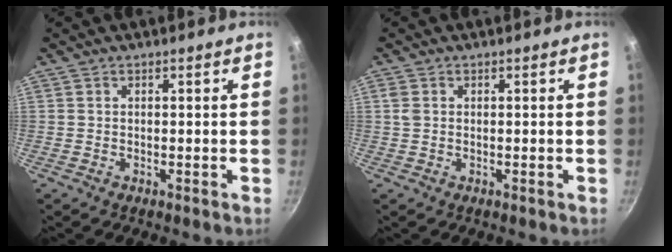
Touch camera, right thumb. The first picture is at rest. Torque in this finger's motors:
{"motor_torque": [0.11, 0.71, 0.31, 0.24, 0.01]}